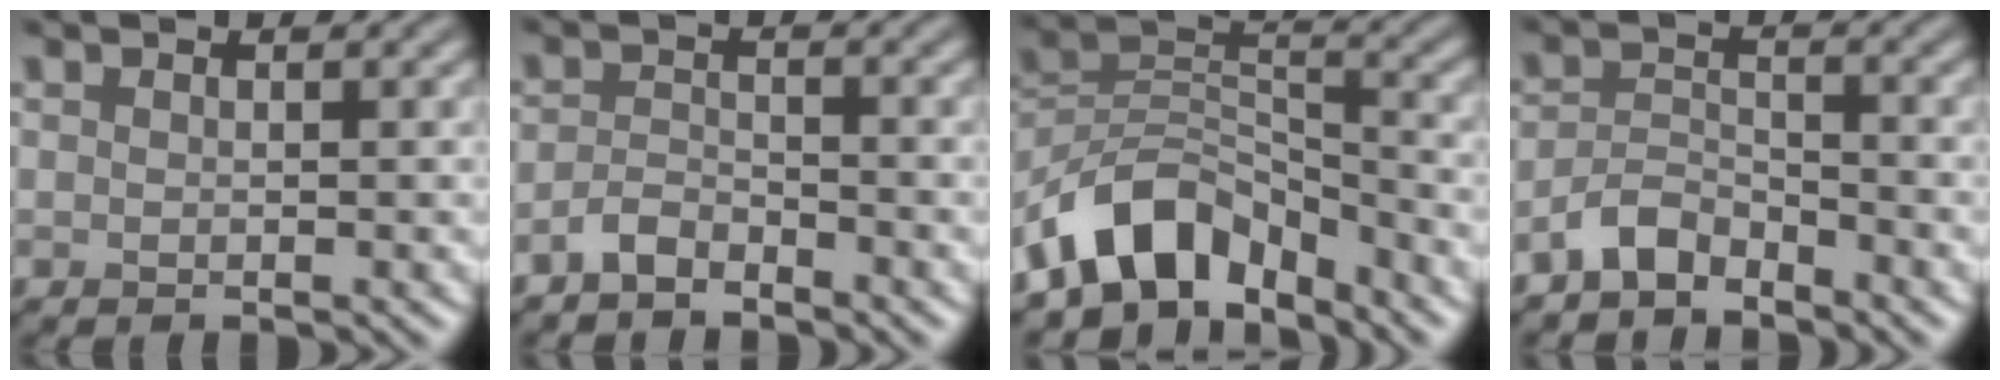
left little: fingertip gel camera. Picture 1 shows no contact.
{"total": 1.9, "force": [-1.6, 0.6, 0.8], "torque": [-0.018, 0.005, -0.036]}
{"total": 8.0, "force": [-5.9, 4.0, 3.6], "torque": [-0.045, 0.002, -0.121]}
{"total": 2.8, "force": [-2.4, 1.0, 1.1], "torque": [-0.020, 0.009, -0.054]}